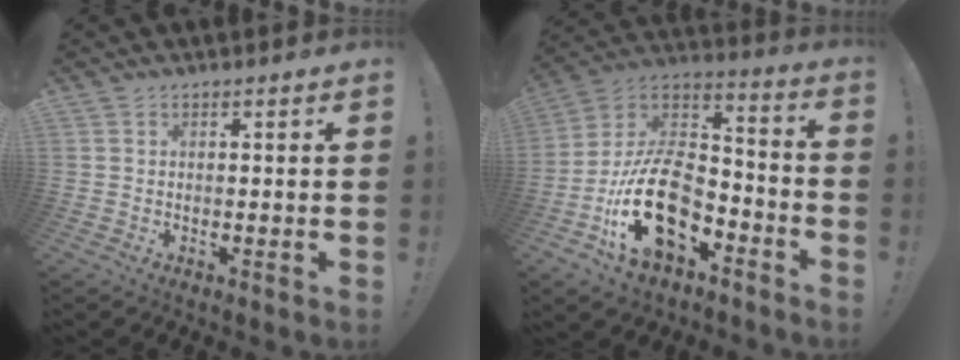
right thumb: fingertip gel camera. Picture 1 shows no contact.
{"total": 22.9, "force": [-9.1, 14.2, 15.5], "torque": [-0.306, 0.054, -0.142]}